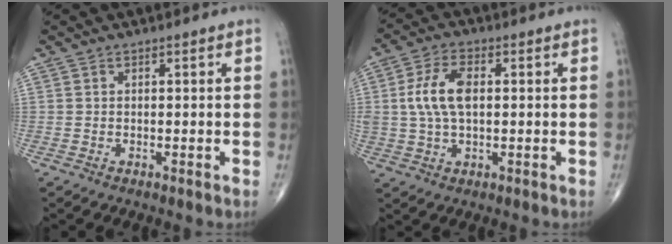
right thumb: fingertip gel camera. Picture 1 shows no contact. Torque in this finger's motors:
{"motor_torque": [0.13, 0.05, 0.99, 0.33, 0.10]}